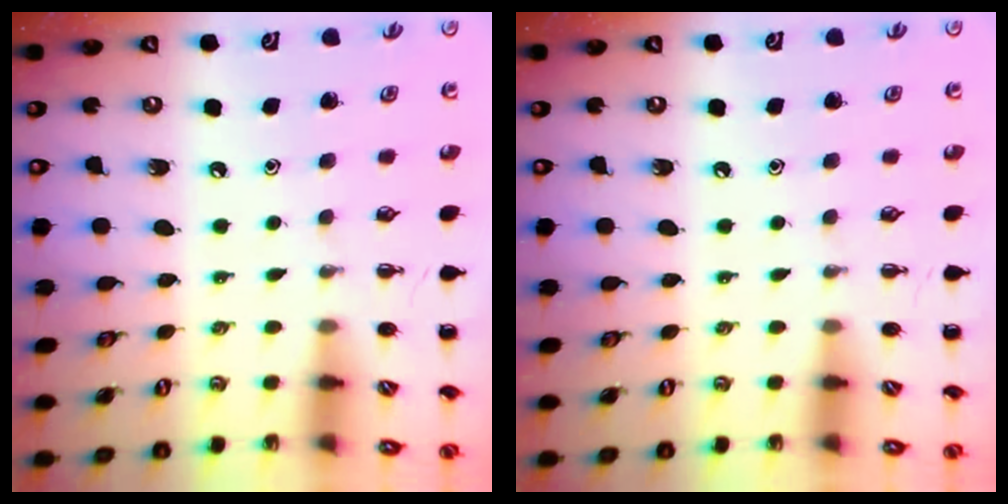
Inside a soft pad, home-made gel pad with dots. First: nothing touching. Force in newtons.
{"total": 0.0}